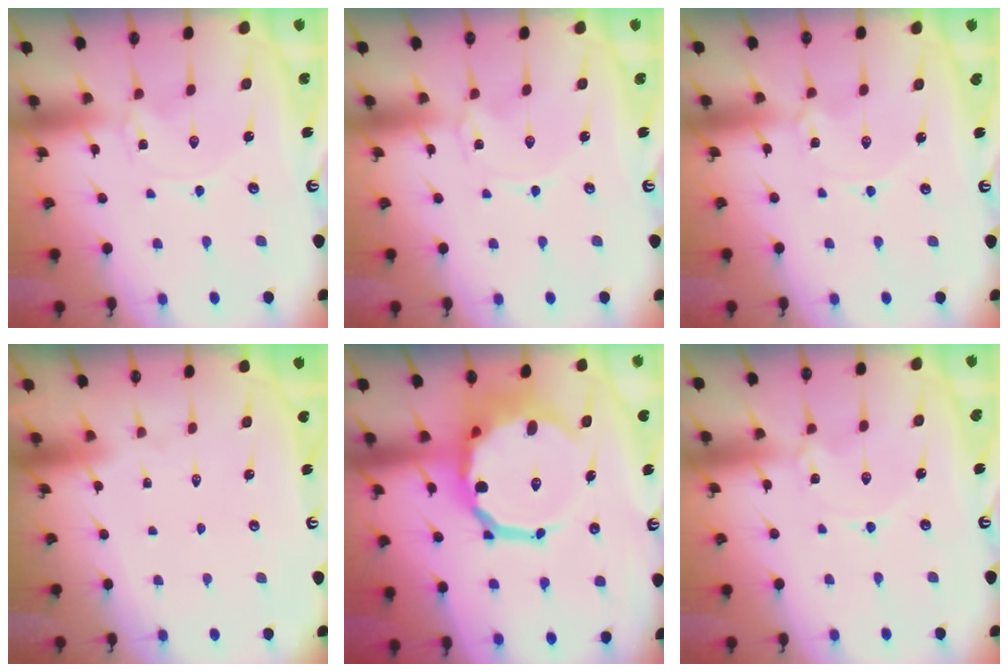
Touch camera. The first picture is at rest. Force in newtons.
{"total": 0.0}
{"total": 1.7, "press": 1.7, "slide": 0.2}
{"total": 1.6, "press": 1.6, "slide": 0.1}
{"total": 15.7, "press": 15.3, "slide": 3.3}
{"total": 1.7, "press": 1.7, "slide": 0.2}